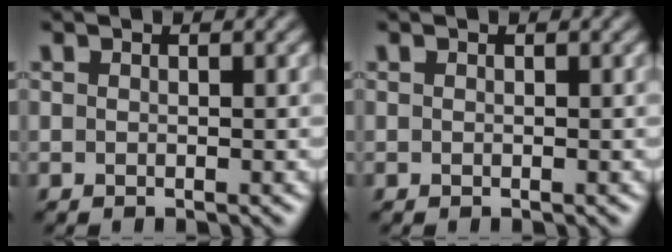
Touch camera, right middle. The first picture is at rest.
{"total": 0.0}